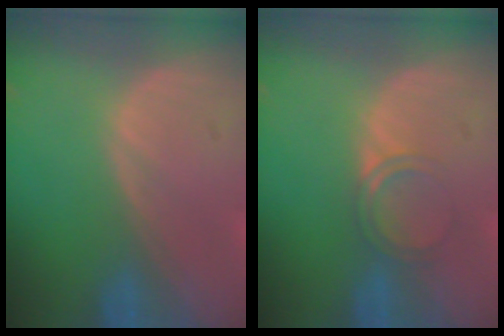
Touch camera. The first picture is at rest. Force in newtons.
{"total": 2.4, "press": 2.4, "slide": 0.2}